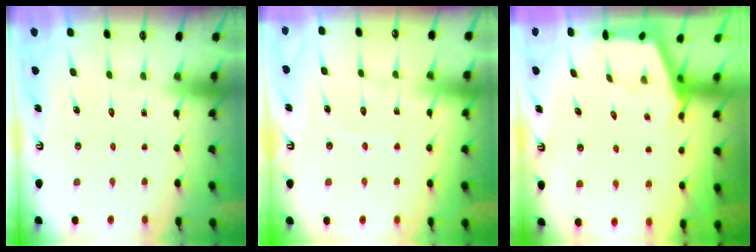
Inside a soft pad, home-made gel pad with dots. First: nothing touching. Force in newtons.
{"total": 5.6, "press": 5.6, "slide": 0.6}
{"total": 3.0, "press": 2.9, "slide": 0.4}